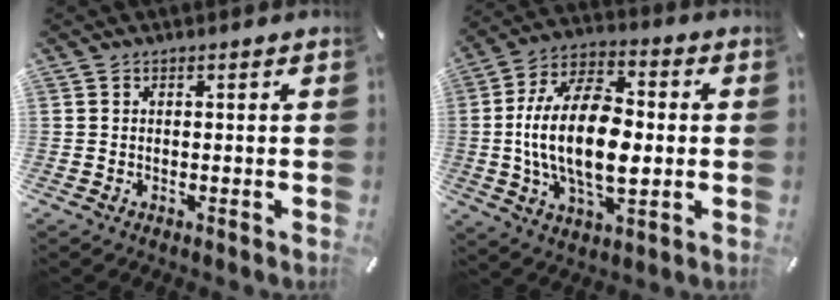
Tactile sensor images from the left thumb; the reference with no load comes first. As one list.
[{"total": 18.9, "force": [-0.8, 10.4, 15.8], "torque": [-0.316, -0.001, -0.020]}]